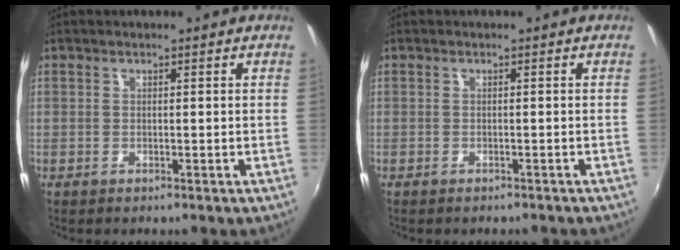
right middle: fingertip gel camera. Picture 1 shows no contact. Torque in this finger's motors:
{"motor_torque": [0.95, -1.18, 0.25, 0.14]}